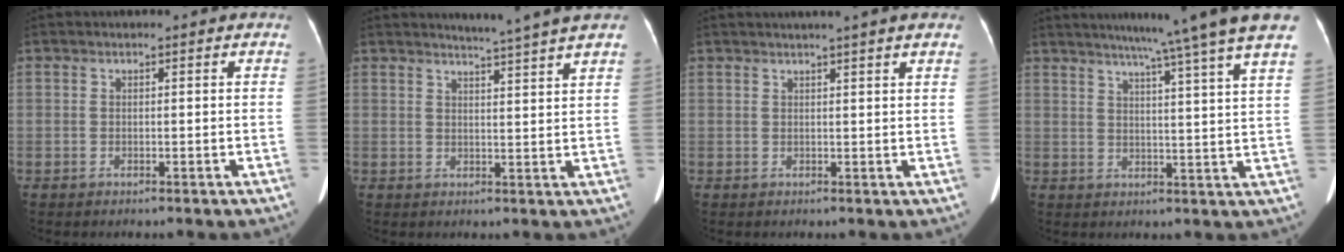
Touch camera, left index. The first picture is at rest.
{"total": 6.2, "force": [5.6, -1.2, 2.3], "torque": [-0.044, -0.002, 0.066]}
{"total": 6.0, "force": [4.8, -0.4, 3.5], "torque": [-0.050, 0.024, 0.055]}
{"total": 13.9, "force": [11.3, -2.3, 7.8], "torque": [-0.114, -0.019, 0.132]}